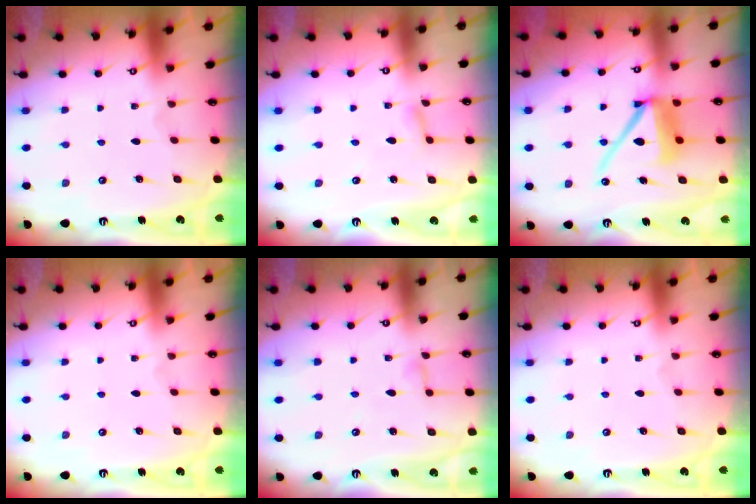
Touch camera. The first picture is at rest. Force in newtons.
{"total": 2.5, "press": 2.5, "slide": 0.4}
{"total": 12.5, "press": 12.4, "slide": 1.7}
{"total": 0.0}
{"total": 2.3, "press": 2.3, "slide": 0.2}
{"total": 0.0}